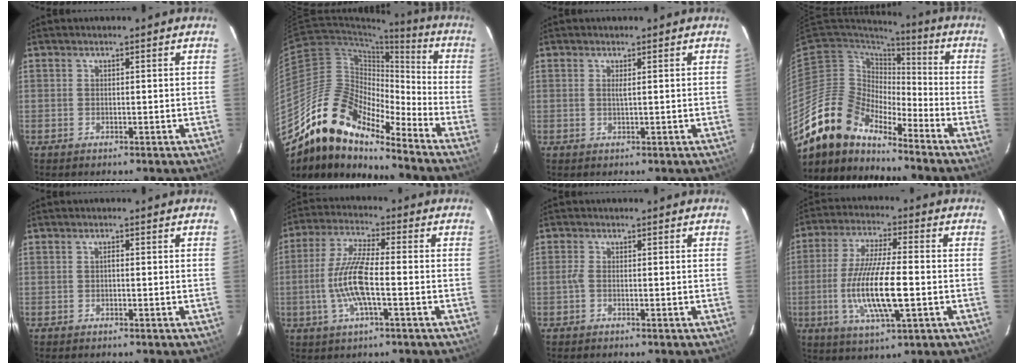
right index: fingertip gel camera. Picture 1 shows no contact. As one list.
[{"total": 17.1, "force": [-14.0, 5.6, 8.2], "torque": [-0.137, -0.002, -0.271]}, {"total": 0.8, "force": [0.3, -0.1, 0.8], "torque": [-0.015, -0.001, 0.004]}, {"total": 13.7, "force": [-12.6, 5.0, 2.4], "torque": [-0.053, 0.014, -0.238]}, {"total": 0.5, "force": [-0.1, 0.2, 0.5], "torque": [-0.008, 0.004, -0.004]}, {"total": 10.5, "force": [-2.4, 2.0, 10.0], "torque": [-0.210, -0.002, -0.048]}, {"total": 1.1, "force": [-0.3, 0.3, 1.0], "torque": [-0.023, 0.001, -0.009]}, {"total": 14.0, "force": [-2.8, 2.9, 13.4], "torque": [-0.267, -0.014, -0.052]}]